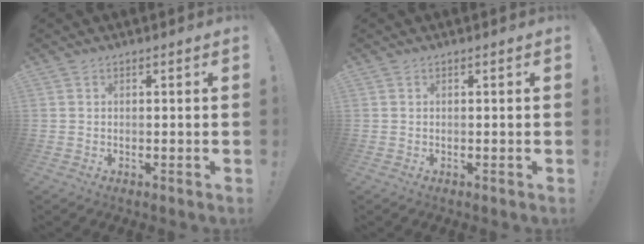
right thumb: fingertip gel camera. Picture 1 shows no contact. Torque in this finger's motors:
{"motor_torque": [0.00, 0.00, -0.04, 0.04, 0.00]}